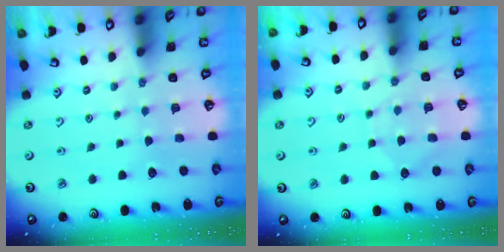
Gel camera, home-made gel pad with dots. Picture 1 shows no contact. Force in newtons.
{"total": 5.4, "press": 5.4, "slide": 0.7}